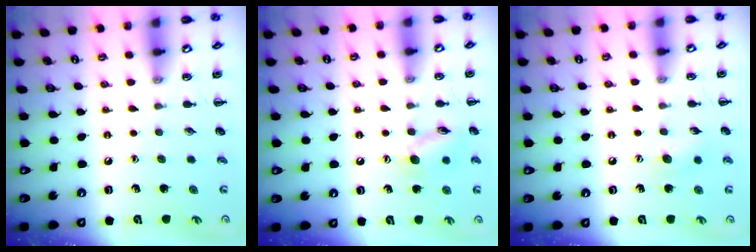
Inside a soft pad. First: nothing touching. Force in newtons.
{"total": 9.6, "press": 9.6, "slide": 0.6}
{"total": 6.1, "press": 5.9, "slide": 1.5}